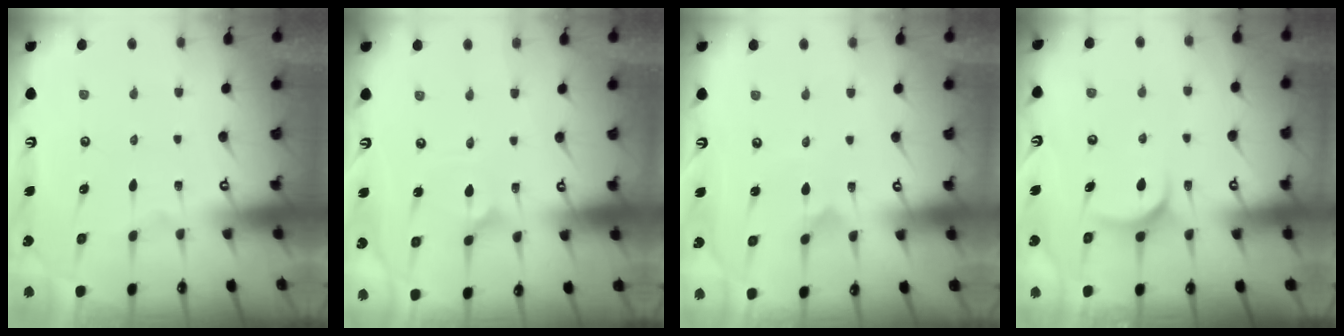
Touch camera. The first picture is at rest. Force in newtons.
{"total": 2.7, "press": 2.7, "slide": 0.2}
{"total": 2.3, "press": 2.3, "slide": 0.2}
{"total": 7.2, "press": 7.2, "slide": 0.5}